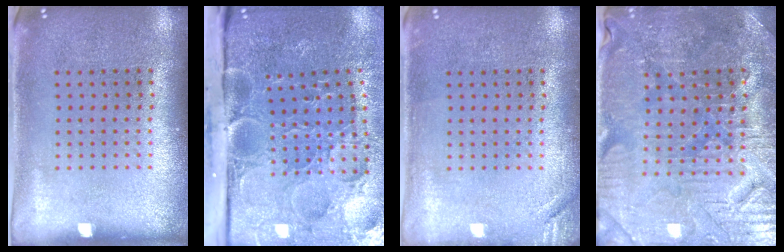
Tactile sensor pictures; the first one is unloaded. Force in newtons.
{"total": 5.1, "press": 4.0, "slide": 3.1}
{"total": 1.3, "press": 1.3, "slide": 0.3}
{"total": 3.6, "press": 3.6, "slide": 0.4}